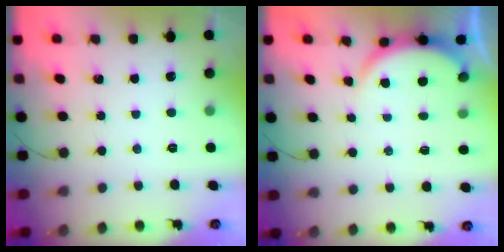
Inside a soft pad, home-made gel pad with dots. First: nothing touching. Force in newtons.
{"total": 3.4, "press": 3.3, "slide": 0.6}